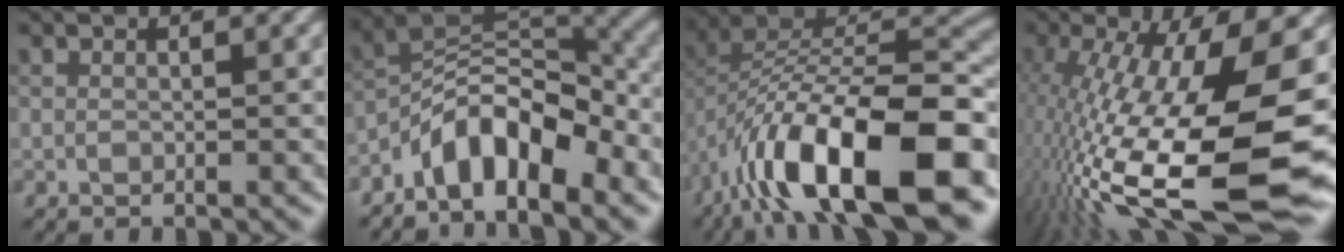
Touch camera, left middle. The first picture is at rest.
{"total": 6.6, "force": [-5.0, 1.9, 3.9], "torque": [-0.060, 0.021, -0.089]}
{"total": 15.1, "force": [-8.4, 4.4, 11.7], "torque": [-0.199, 0.015, -0.135]}
{"total": 18.2, "force": [-4.3, 5.8, 16.7], "torque": [-0.303, -0.001, -0.074]}